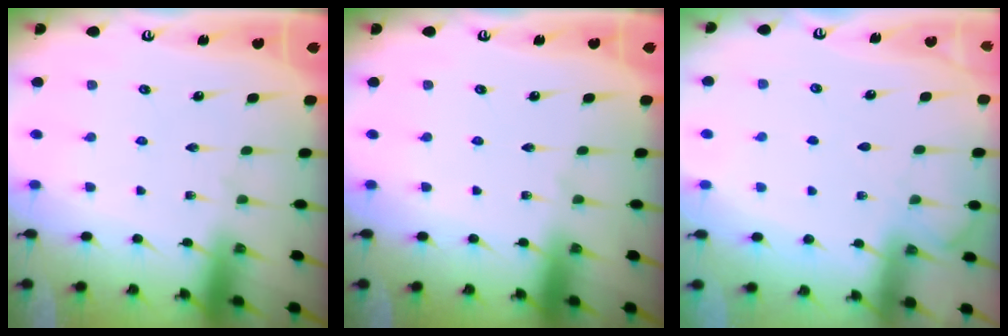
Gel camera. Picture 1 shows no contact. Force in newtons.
{"total": 0.0}
{"total": 5.5, "press": 5.5, "slide": 0.6}